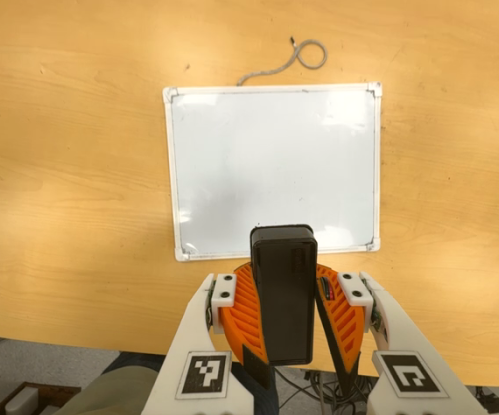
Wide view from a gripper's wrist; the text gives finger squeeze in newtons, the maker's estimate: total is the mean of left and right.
{"total": 11.4, "left": 11.3, "right": 11.6}